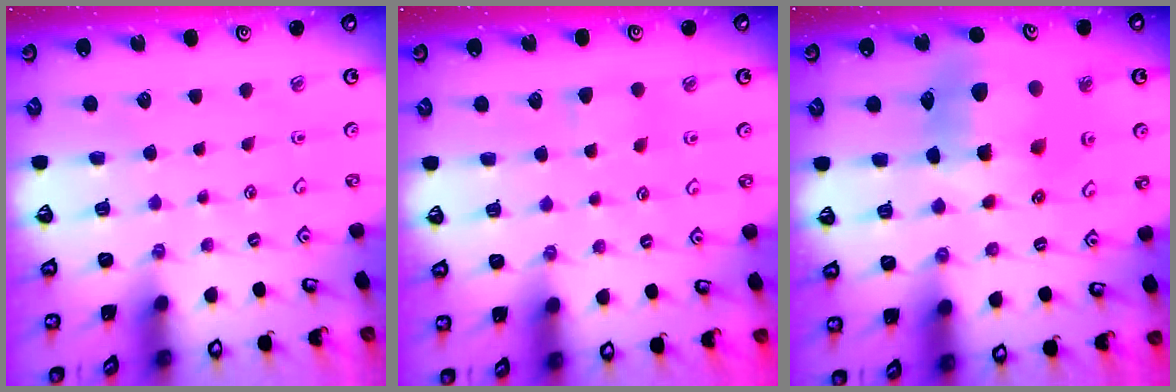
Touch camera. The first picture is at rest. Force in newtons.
{"total": 4.4, "press": 4.3, "slide": 0.8}
{"total": 14.7, "press": 14.5, "slide": 1.9}